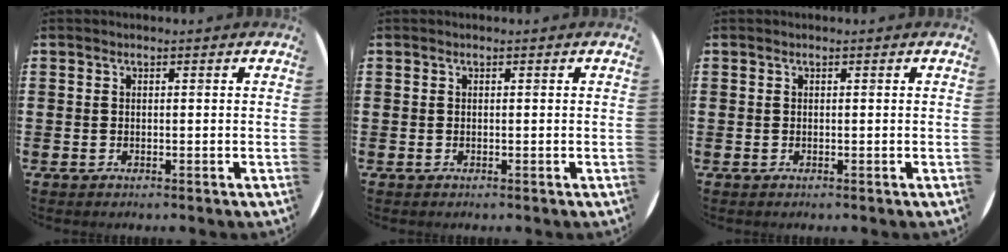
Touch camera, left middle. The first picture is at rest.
{"total": 0.0}
{"total": 0.0}